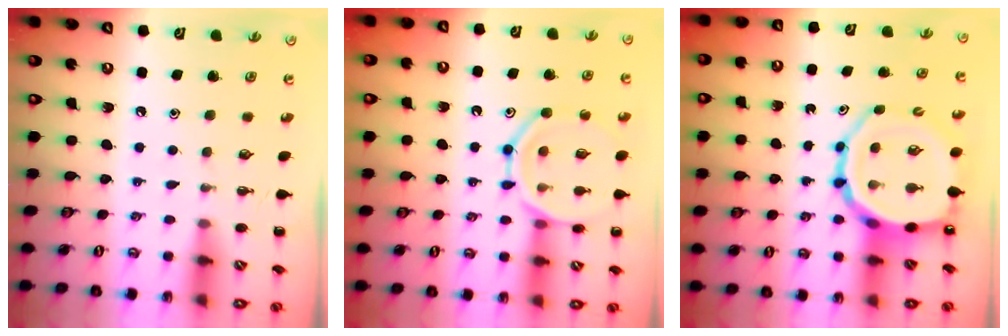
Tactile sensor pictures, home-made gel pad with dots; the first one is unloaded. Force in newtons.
{"total": 13.8, "press": 13.8, "slide": 1.4}
{"total": 13.1, "press": 12.6, "slide": 3.4}